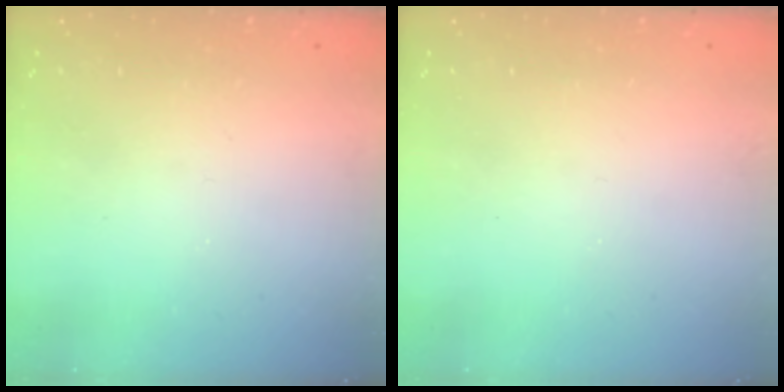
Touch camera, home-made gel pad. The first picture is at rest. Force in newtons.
{"total": 0.0}